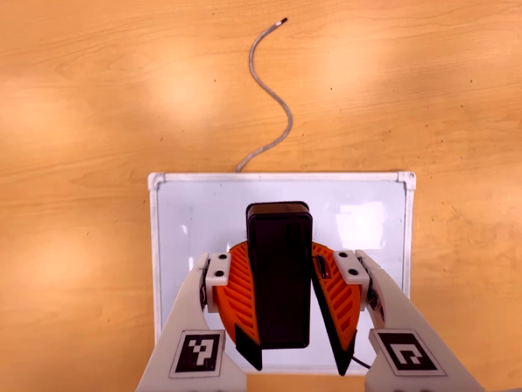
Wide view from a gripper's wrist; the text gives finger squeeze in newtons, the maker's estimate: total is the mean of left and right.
{"total": 8.7, "left": 8.9, "right": 8.6}